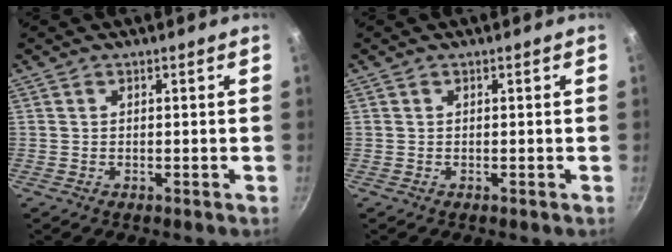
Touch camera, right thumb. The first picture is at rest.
{"total": 0.0}